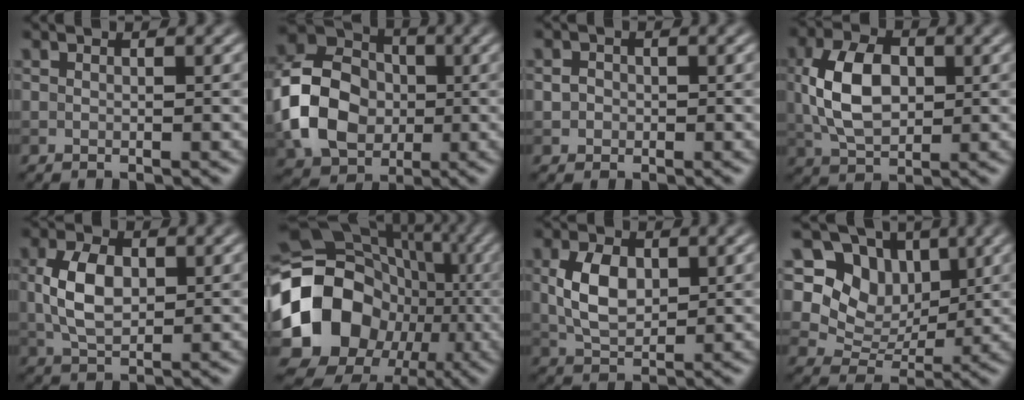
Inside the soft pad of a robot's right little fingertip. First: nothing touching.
{"total": 9.6, "force": [-1.3, 7.5, 5.8], "torque": [-0.124, 0.008, -0.034]}
{"total": 1.3, "force": [0.0, 1.3, 0.4], "torque": [0.004, 0.002, -0.004]}
{"total": 6.7, "force": [0.4, 4.3, 5.2], "torque": [-0.108, 0.004, 0.006]}
{"total": 4.9, "force": [0.4, 2.9, 3.9], "torque": [-0.085, 0.004, 0.009]}
{"total": 15.8, "force": [-3.6, 13.1, 8.1], "torque": [-0.168, -0.002, -0.074]}
{"total": 4.5, "force": [0.7, 2.9, 3.5], "torque": [-0.076, 0.002, 0.012]}
{"total": 7.2, "force": [2.6, 5.6, 3.6], "torque": [-0.056, -0.011, 0.034]}